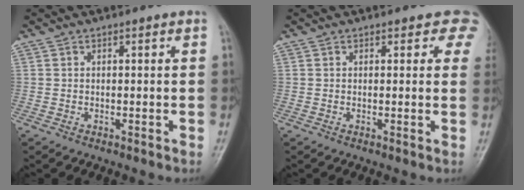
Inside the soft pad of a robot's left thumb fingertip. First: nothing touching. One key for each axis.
{"total": 4.1, "fx": 2.8, "fy": 2.4, "fz": 1.9, "tx": 0.016, "ty": -0.007, "tz": 0.014}